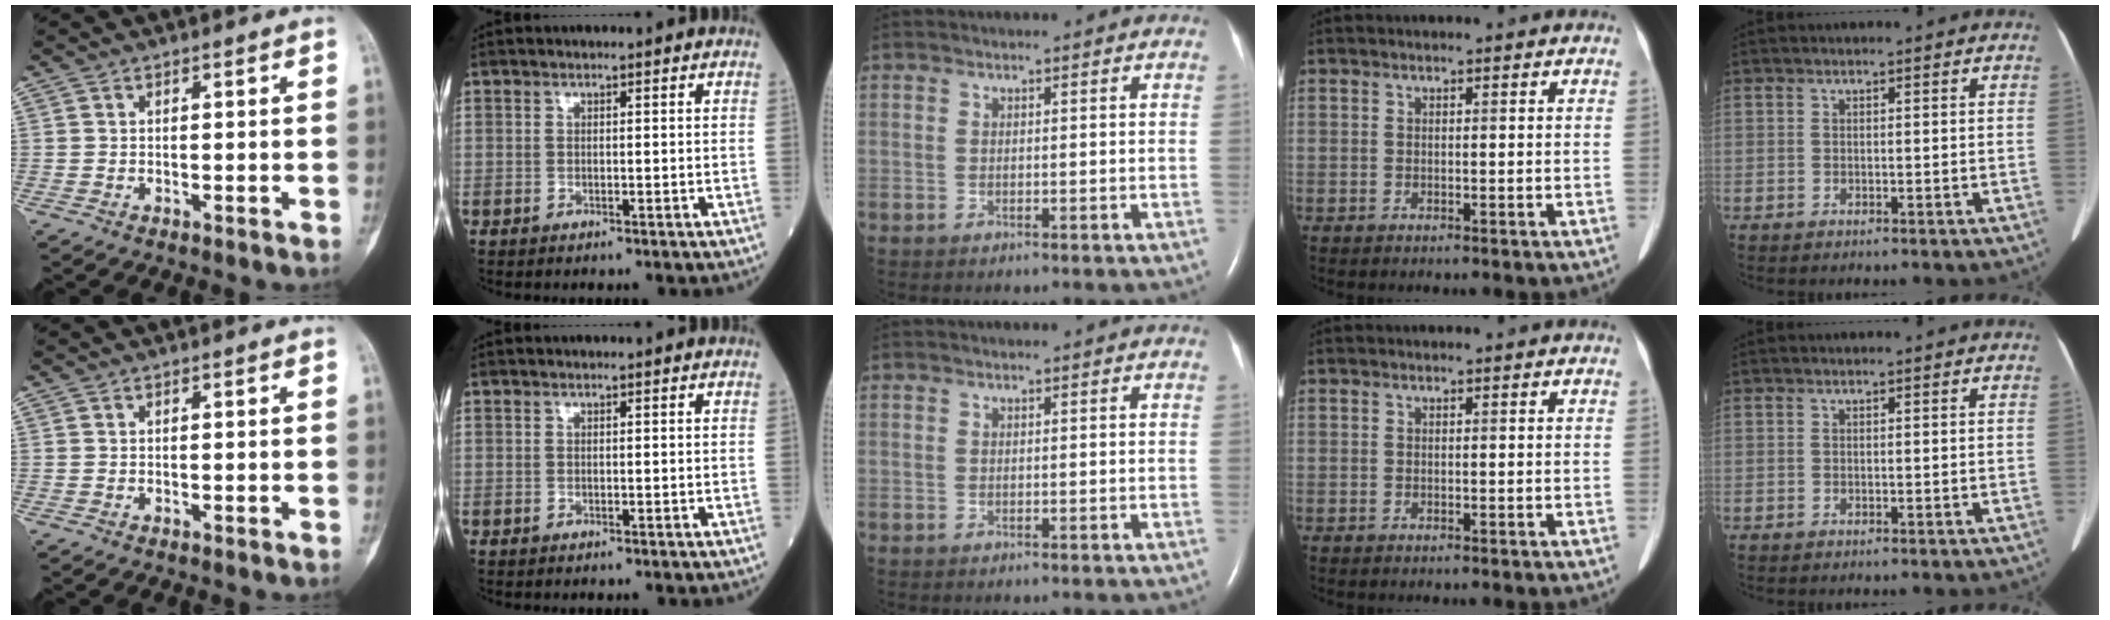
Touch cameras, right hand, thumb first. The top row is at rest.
{}